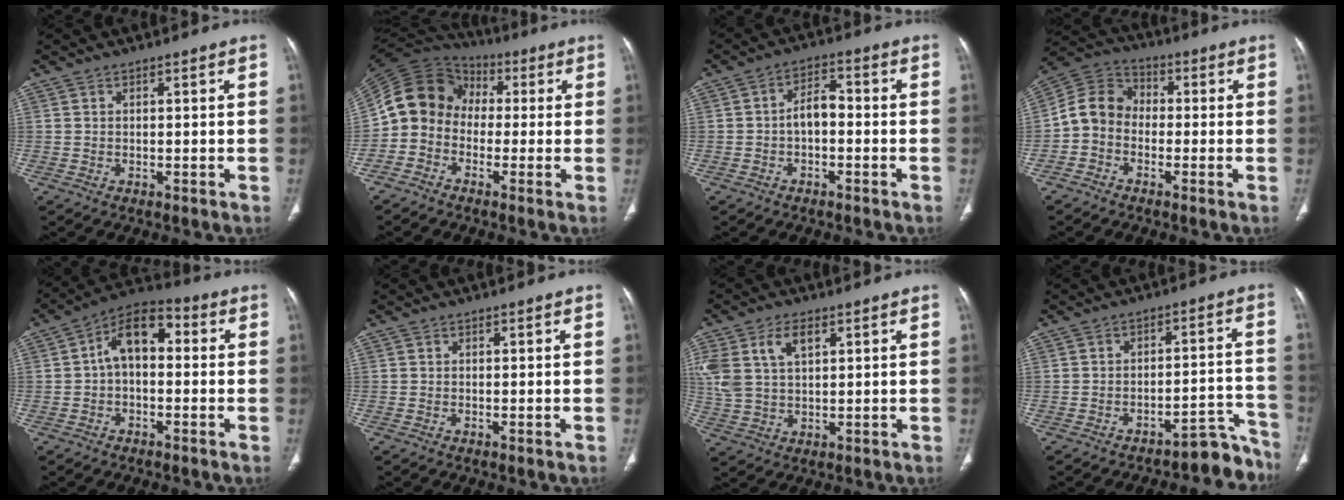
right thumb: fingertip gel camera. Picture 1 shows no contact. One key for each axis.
{"total": 11.8, "fx": -1.4, "fy": 10.2, "fz": 5.8, "tx": -0.101, "ty": 0.050, "tz": -0.046}
{"total": 4.8, "fx": -1.1, "fy": 2.9, "fz": 3.7, "tx": -0.054, "ty": 0.025, "tz": -0.026}
{"total": 8.1, "fx": -1.8, "fy": 6.7, "fz": 4.2, "tx": -0.071, "ty": 0.034, "tz": -0.051}
{"total": 9.7, "fx": 0.5, "fy": 6.0, "fz": 7.6, "tx": -0.106, "ty": 0.034, "tz": -0.007}
{"total": 0.0}
{"total": 9.7, "fx": 4.0, "fy": 5.6, "fz": 6.9, "tx": -0.148, "ty": 0.001, "tz": 0.085}
{"total": 8.4, "fx": -7.8, "fy": 2.8, "fz": 1.7, "tx": 0.025, "ty": 0.109, "tz": -0.104}